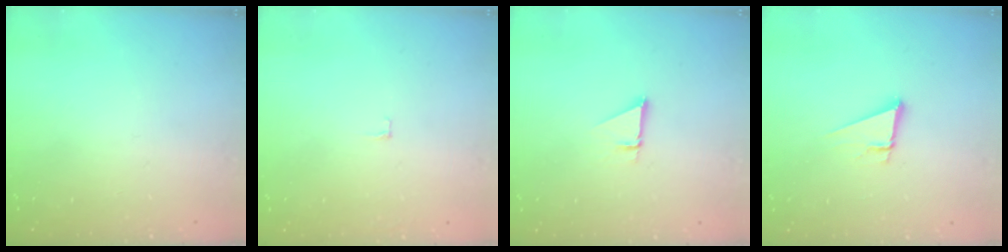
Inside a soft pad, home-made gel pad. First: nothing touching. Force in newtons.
{"total": 2.4, "press": 2.4, "slide": 0.2}
{"total": 1.0, "press": 1.0, "slide": 0.1}
{"total": 3.6, "press": 3.6, "slide": 0.3}